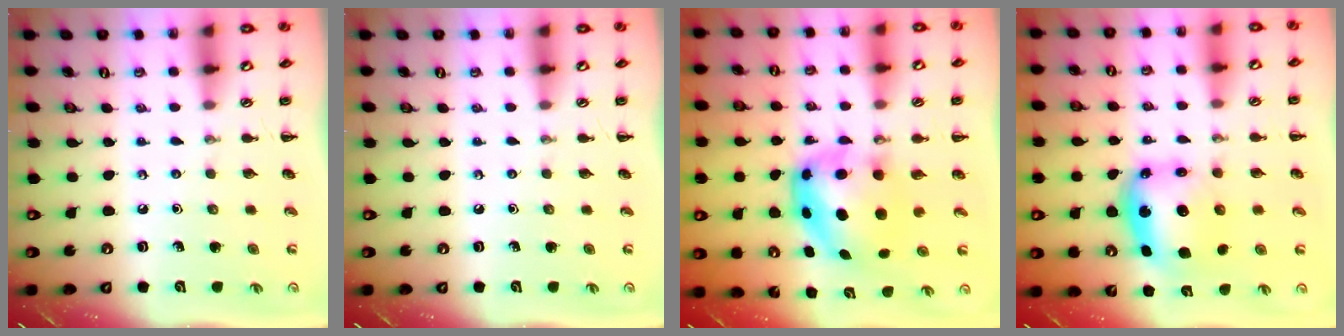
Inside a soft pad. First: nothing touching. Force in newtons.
{"total": 0.0}
{"total": 7.0, "press": 6.8, "slide": 1.9}
{"total": 7.0, "press": 6.9, "slide": 1.2}